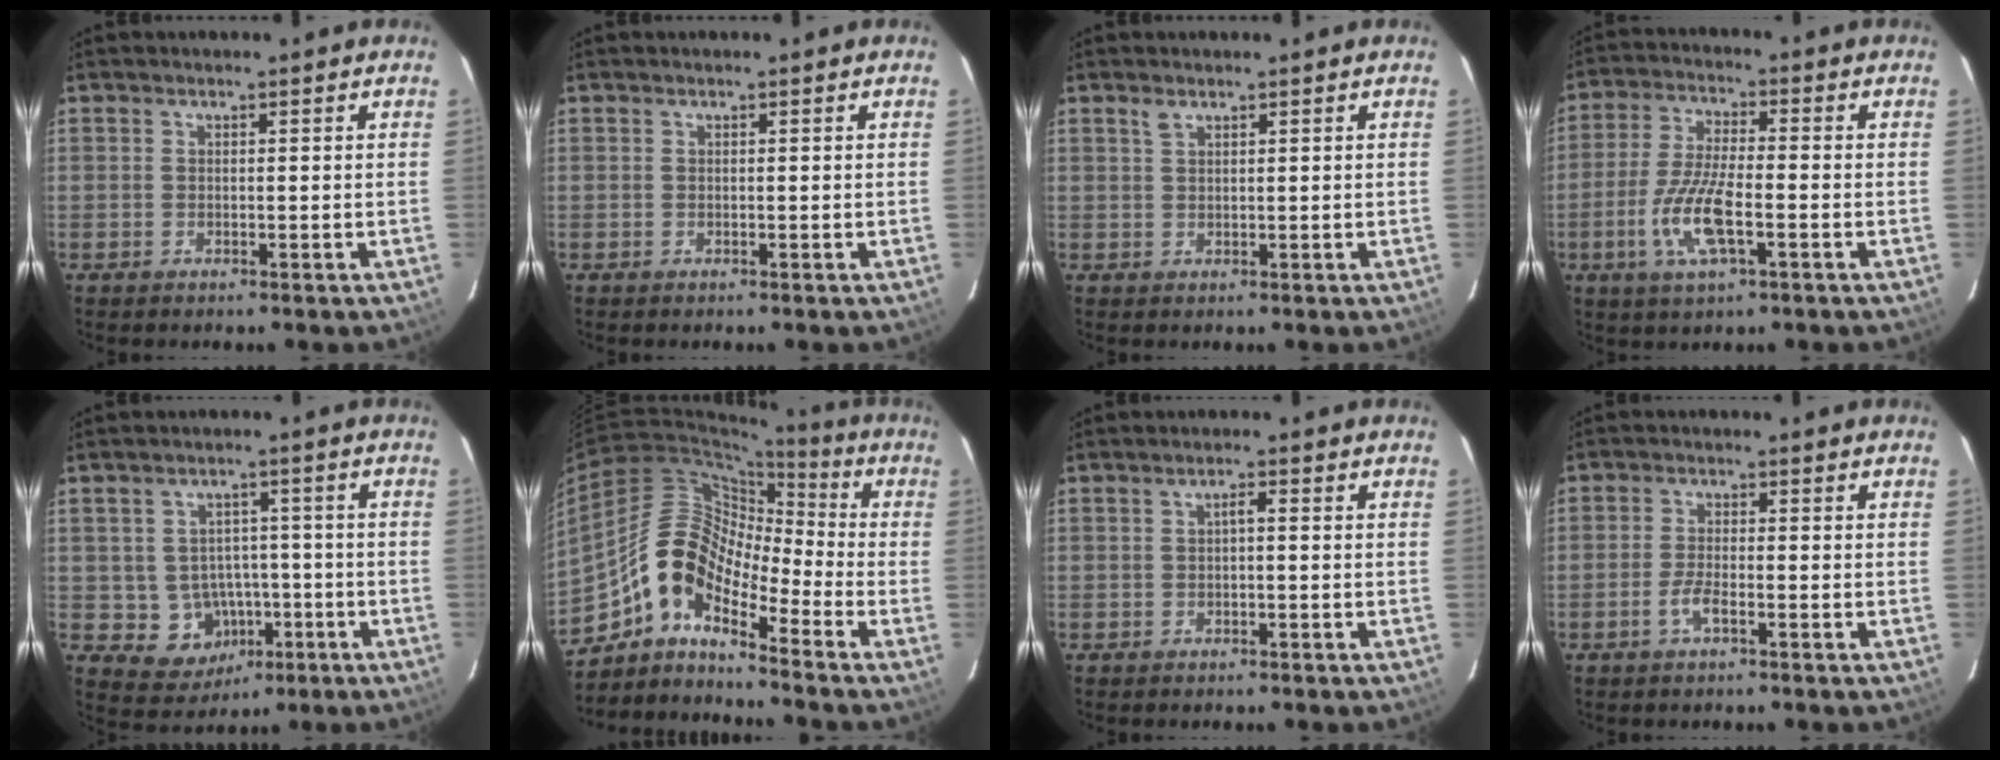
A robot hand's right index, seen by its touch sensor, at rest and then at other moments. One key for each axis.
{"total": 0.0}
{"total": 1.2, "fx": 0.9, "fy": 0.6, "fz": 0.7, "tx": -0.013, "ty": 0.004, "tz": 0.017}
{"total": 10.2, "fx": -3.7, "fy": 2.7, "fz": 9.1, "tx": -0.194, "ty": -0.007, "tz": -0.072}
{"total": 8.2, "fx": -2.3, "fy": 7.6, "fz": 2.3, "tx": -0.059, "ty": 0.021, "tz": -0.008}
{"total": 11.6, "fx": -7.6, "fy": 4.6, "fz": 7.4, "tx": -0.117, "ty": 0.020, "tz": -0.163}
{"total": 1.2, "fx": -0.2, "fy": 0.3, "fz": 1.1, "tx": -0.019, "ty": 0.009, "tz": -0.004}
{"total": 3.0, "fx": -1.7, "fy": 0.7, "fz": 2.3, "tx": -0.057, "ty": -0.001, "tz": -0.036}